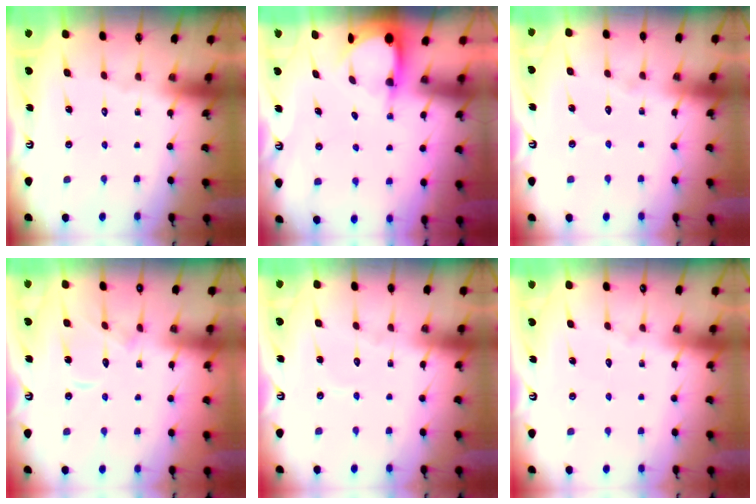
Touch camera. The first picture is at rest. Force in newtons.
{"total": 3.4, "press": 3.4, "slide": 0.2}
{"total": 2.7, "press": 2.7, "slide": 0.3}
{"total": 8.7, "press": 8.6, "slide": 0.2}
{"total": 4.3, "press": 4.3, "slide": 0.5}
{"total": 3.2, "press": 3.2, "slide": 0.5}